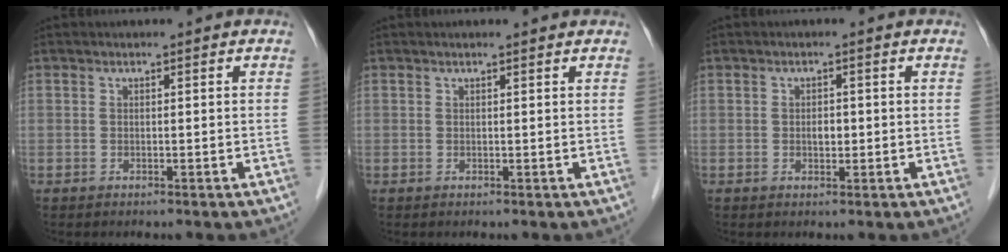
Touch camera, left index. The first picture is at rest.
{"total": 1.5, "force": [1.4, 0.0, 0.5], "torque": [-0.011, 0.008, 0.017]}
{"total": 1.5, "force": [-0.1, 1.0, 1.2], "torque": [-0.019, 0.002, -0.001]}